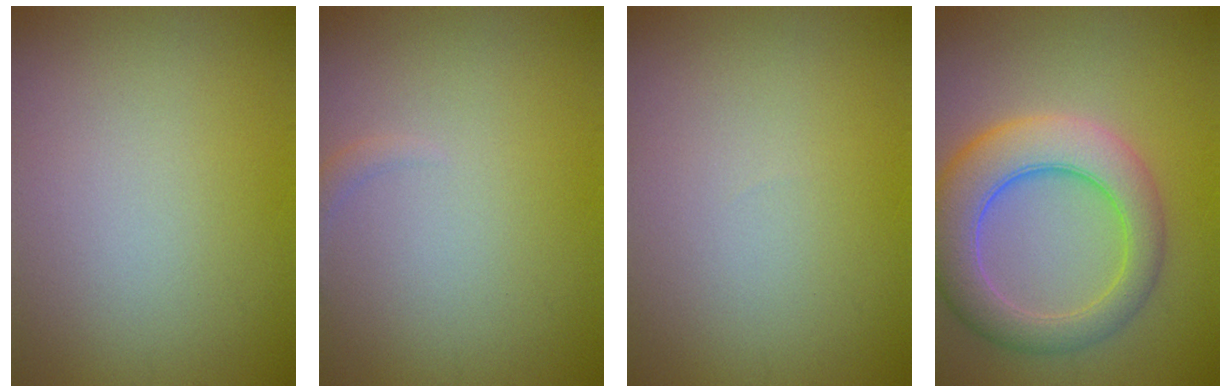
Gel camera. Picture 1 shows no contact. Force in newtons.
{"total": 0.8, "press": 0.7, "slide": 0.1}
{"total": 0.0}
{"total": 7.3, "press": 7.2, "slide": 0.4}